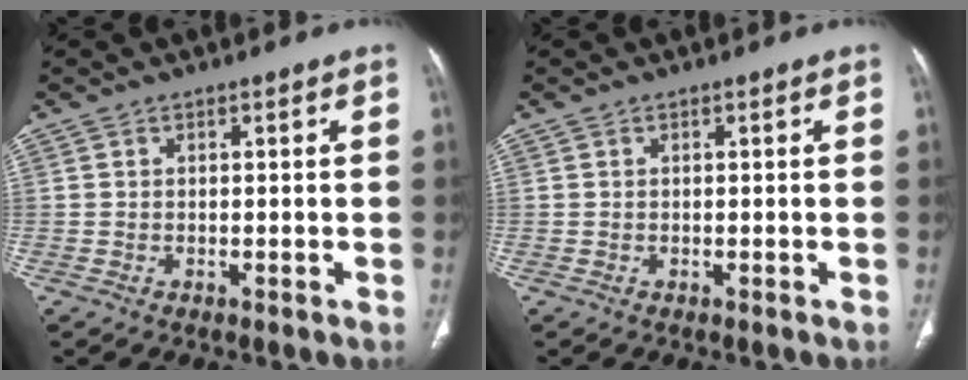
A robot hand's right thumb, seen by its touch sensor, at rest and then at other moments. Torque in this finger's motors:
{"motor_torque": [0.05, 0.05, -0.02, -0.02, 0.00]}